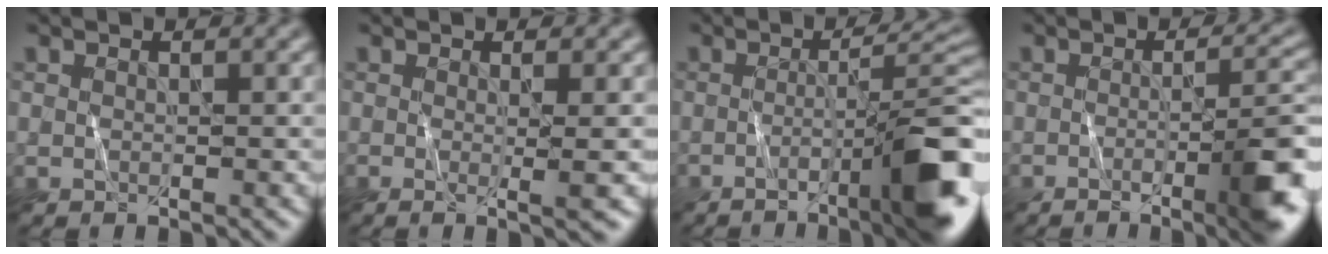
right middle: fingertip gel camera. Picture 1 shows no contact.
{"total": 2.4, "force": [0.0, 0.5, 2.3], "torque": [-0.021, 0.000, -0.004]}
{"total": 9.0, "force": [-3.0, 1.6, 8.4], "torque": [-0.099, 0.014, -0.050]}
{"total": 6.7, "force": [-2.6, 1.4, 6.0], "torque": [-0.068, 0.004, -0.041]}